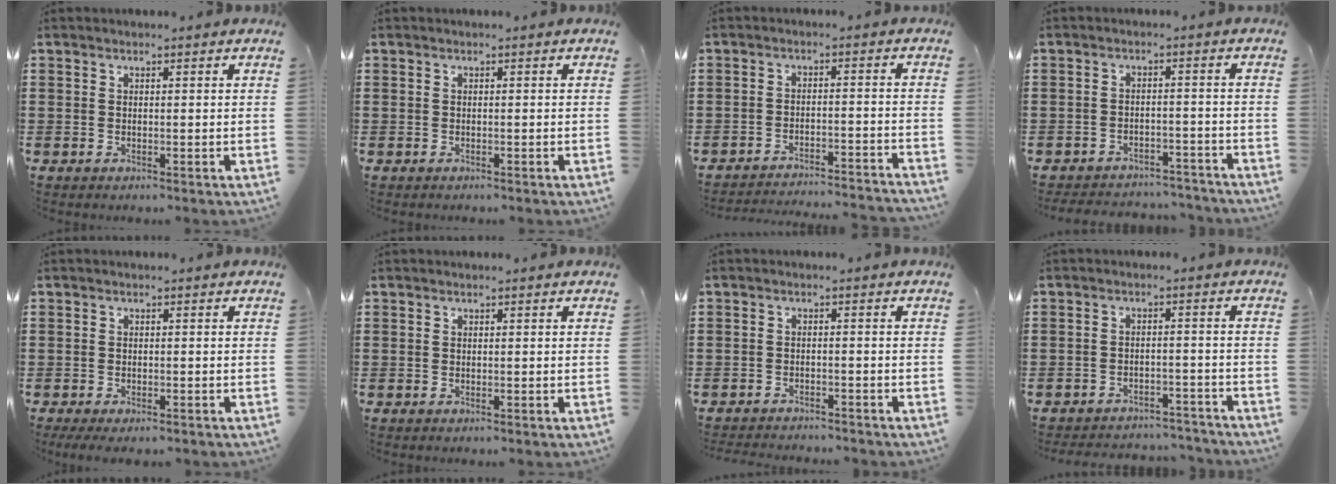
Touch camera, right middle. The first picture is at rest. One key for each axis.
{"total": 0.0}
{"total": 3.2, "fx": -3.2, "fy": -0.3, "fz": 0.4, "tx": -0.011, "ty": 0.000, "tz": -0.068}
{"total": 3.5, "fx": -3.4, "fy": 0.3, "fz": -0.1, "tx": -0.004, "ty": 0.003, "tz": -0.074}
{"total": 0.9, "fx": -0.8, "fy": 0.1, "fz": 0.5, "tx": -0.010, "ty": -0.003, "tz": -0.014}
{"total": 0.0}
{"total": 1.8, "fx": -1.8, "fy": 0.0, "fz": 0.0, "tx": -0.004, "ty": 0.001, "tz": -0.039}
{"total": 3.2, "fx": -3.2, "fy": 0.2, "fz": 0.0, "tx": -0.005, "ty": 0.002, "tz": -0.068}